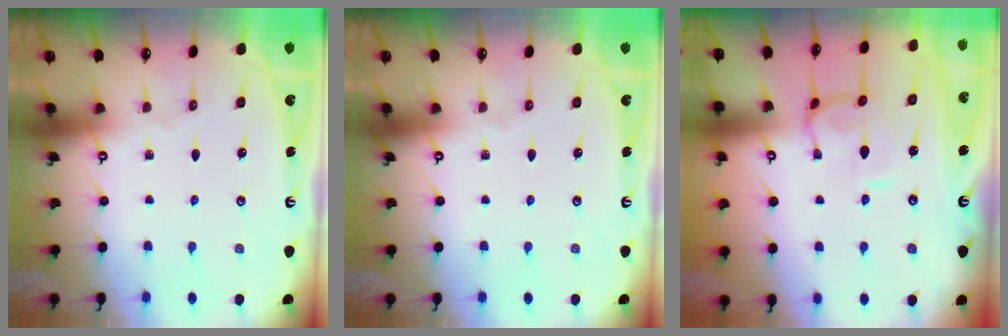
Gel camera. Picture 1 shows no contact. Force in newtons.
{"total": 0.0}
{"total": 1.8, "press": 1.6, "slide": 0.7}